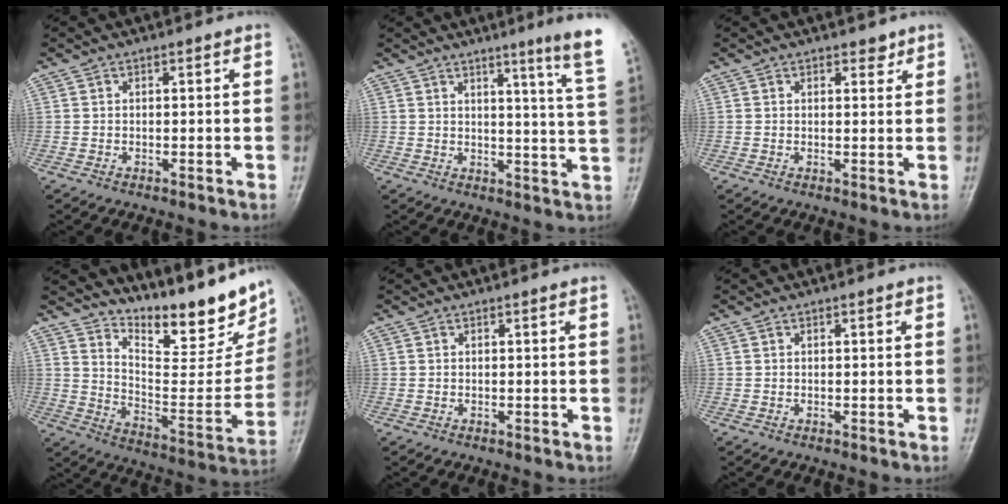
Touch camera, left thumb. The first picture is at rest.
{"total": 11.0, "force": [7.3, -0.9, 8.1], "torque": [-0.101, -0.050, 0.078]}
{"total": 1.9, "force": [1.3, 1.1, 0.7], "torque": [0.005, -0.007, 0.015]}
{"total": 20.4, "force": [15.6, 6.4, 11.5], "torque": [-0.129, -0.105, 0.235]}
{"total": 0.0}
{"total": 0.0}